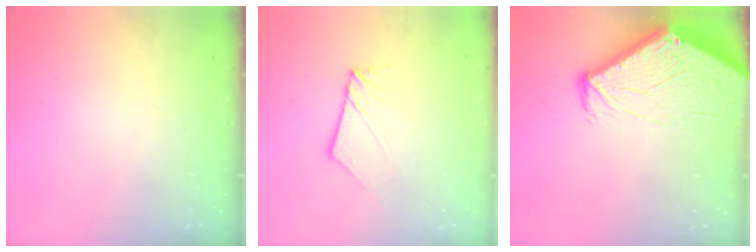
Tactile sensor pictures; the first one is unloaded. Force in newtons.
{"total": 5.5, "press": 5.4, "slide": 0.8}
{"total": 8.7, "press": 8.6, "slide": 0.7}